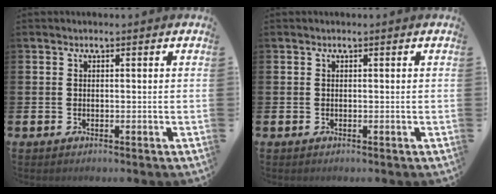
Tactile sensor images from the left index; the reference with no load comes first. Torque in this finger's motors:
{"motor_torque": [-0.01, 0.01, 0.00, 0.00]}